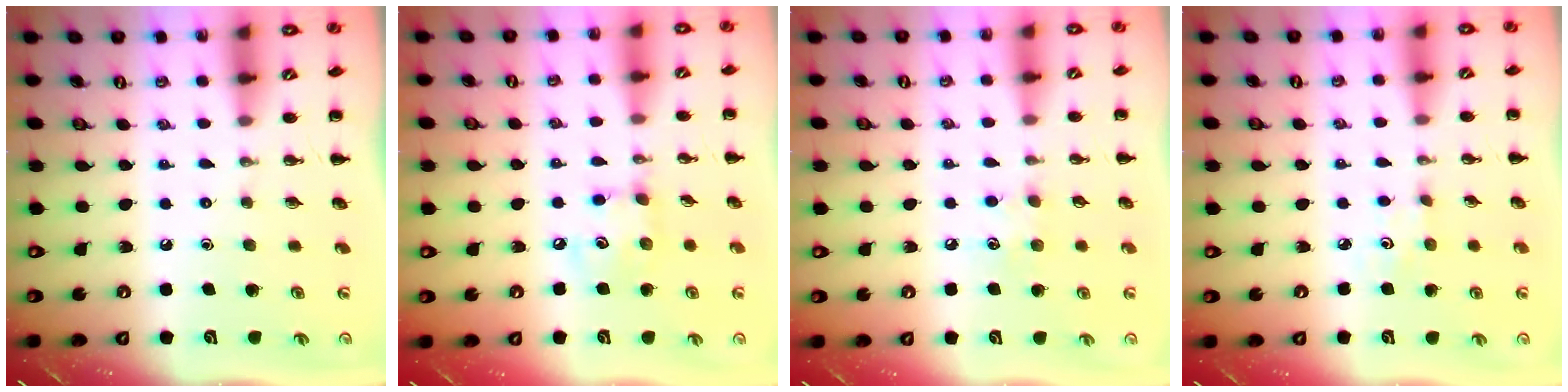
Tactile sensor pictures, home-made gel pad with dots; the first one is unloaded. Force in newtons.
{"total": 6.5, "press": 6.5, "slide": 0.5}
{"total": 6.7, "press": 6.5, "slide": 1.7}
{"total": 2.2, "press": 2.1, "slide": 0.7}